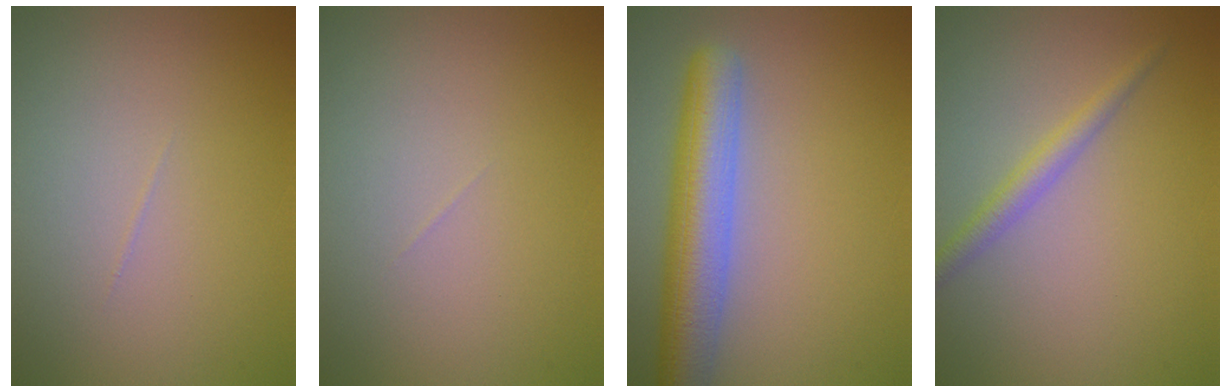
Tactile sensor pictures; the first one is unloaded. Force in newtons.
{"total": 0.0}
{"total": 6.6, "press": 6.6, "slide": 0.3}
{"total": 2.0, "press": 2.0, "slide": 0.1}